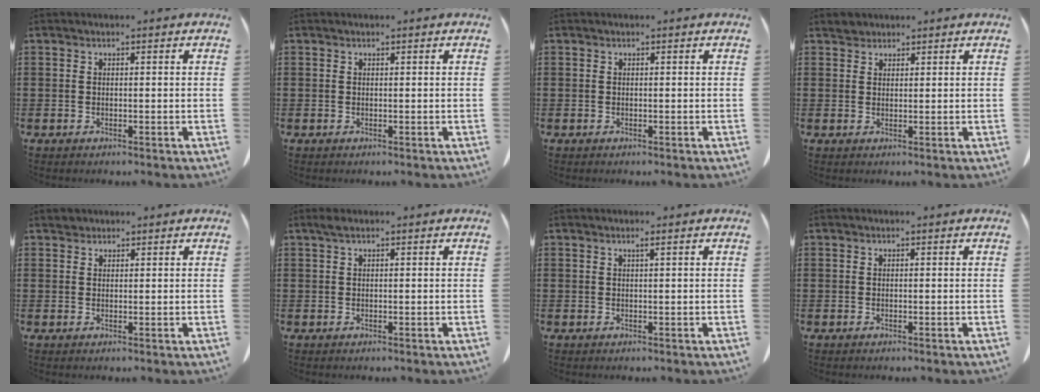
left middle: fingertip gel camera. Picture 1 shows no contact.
{"total": 0.0}
{"total": 0.0}
{"total": 1.6, "force": [1.4, 0.6, 0.0], "torque": [-0.004, 0.004, 0.029]}
{"total": 1.1, "force": [1.0, 0.5, 0.1], "torque": [-0.005, 0.002, 0.021]}
{"total": 0.9, "force": [0.4, 0.2, 0.8], "torque": [-0.017, 0.003, 0.007]}
{"total": 0.8, "force": [0.4, -0.1, 0.7], "torque": [-0.011, -0.003, 0.008]}
{"total": 0.0}